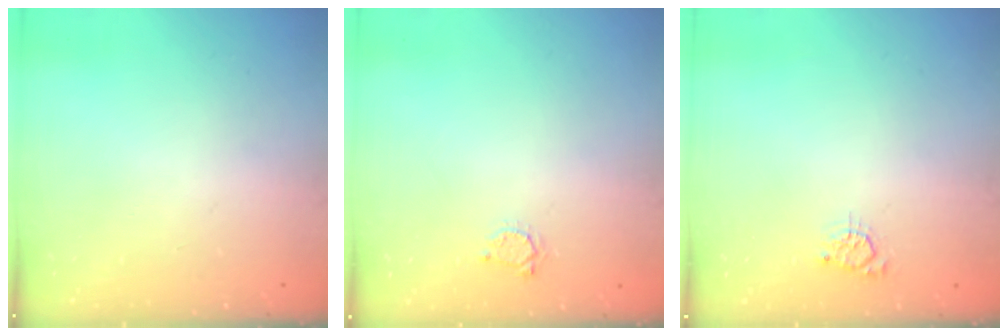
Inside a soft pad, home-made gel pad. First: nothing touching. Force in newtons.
{"total": 3.3, "press": 3.2, "slide": 0.4}
{"total": 2.9, "press": 2.9, "slide": 0.3}